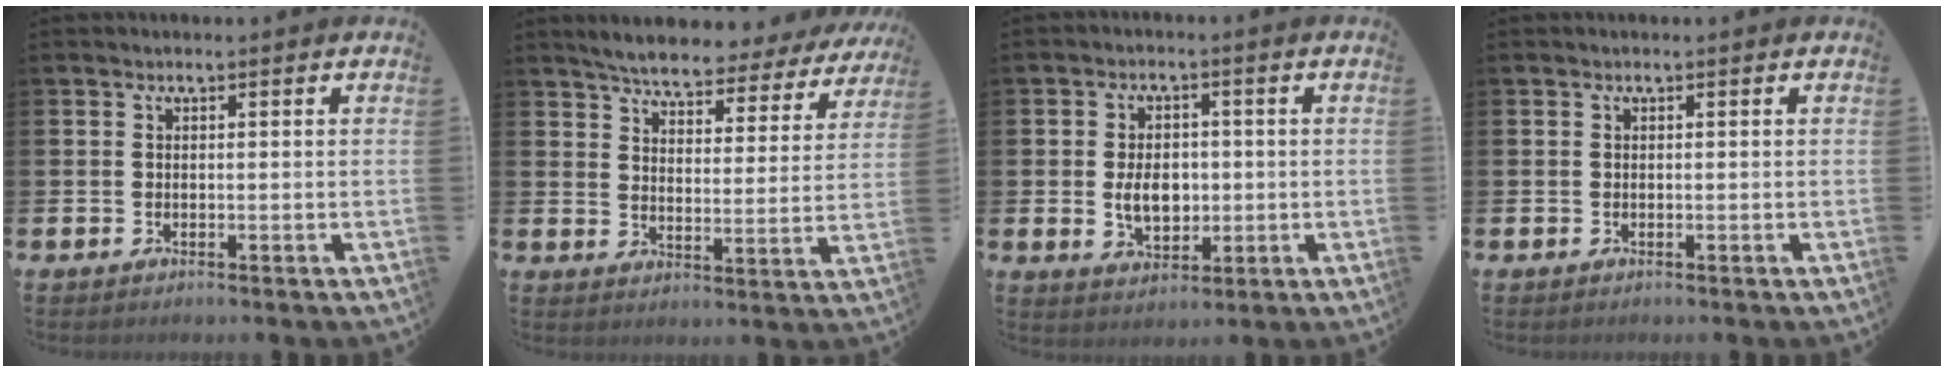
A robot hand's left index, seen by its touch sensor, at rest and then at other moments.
{"total": 5.4, "force": [5.2, 0.6, 1.5], "torque": [-0.047, -0.038, 0.084]}
{"total": 5.1, "force": [-0.1, 3.5, 3.7], "torque": [-0.059, 0.006, -0.008]}
{"total": 0.0}